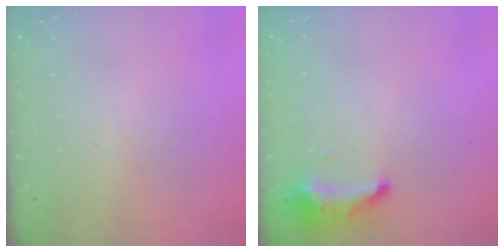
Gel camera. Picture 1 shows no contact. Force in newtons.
{"total": 9.5, "press": 9.4, "slide": 0.7}